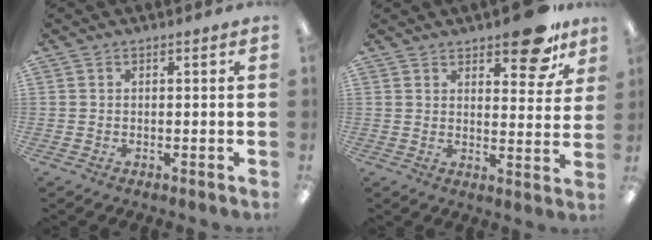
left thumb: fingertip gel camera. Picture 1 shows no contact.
{"total": 11.8, "force": [8.2, 4.8, 7.0], "torque": [-0.076, -0.047, 0.137]}